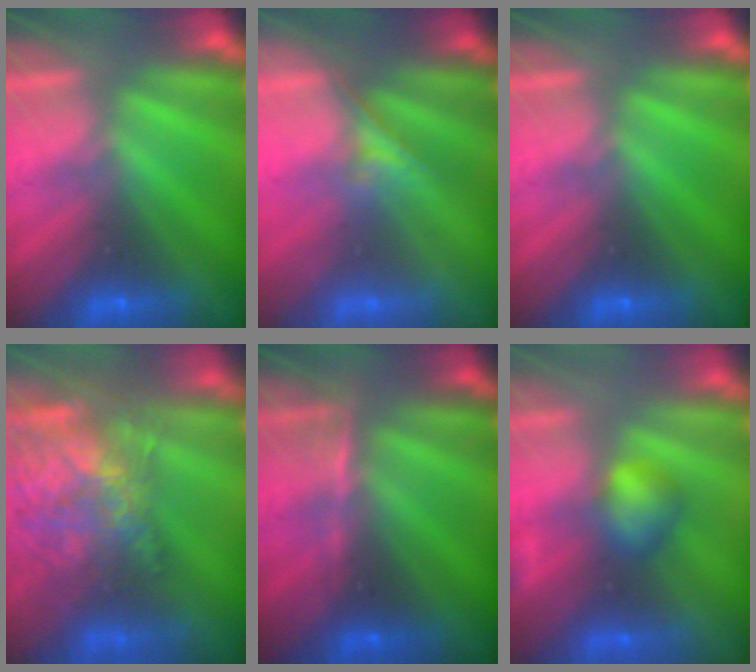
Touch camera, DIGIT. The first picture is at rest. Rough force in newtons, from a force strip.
{"total": 1.8}
{"total": 0.0}
{"total": 10.5}
{"total": 2.8}
{"total": 2.7}